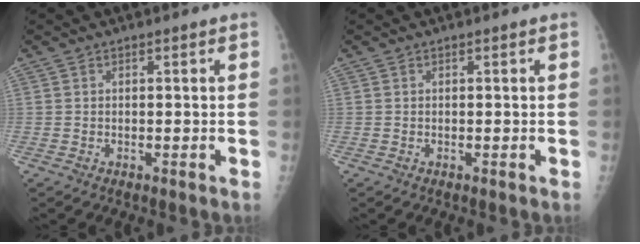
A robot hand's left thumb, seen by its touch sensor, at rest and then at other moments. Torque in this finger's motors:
{"motor_torque": [0.01, 0.01, -0.03, -0.02, 0.00]}